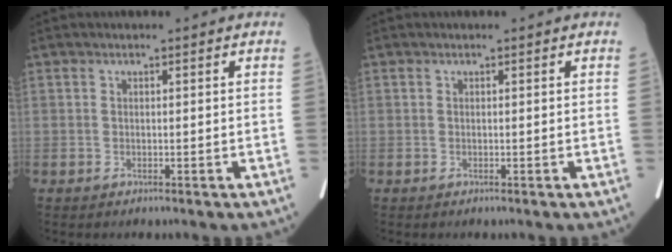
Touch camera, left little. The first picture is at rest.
{"total": 0.0}